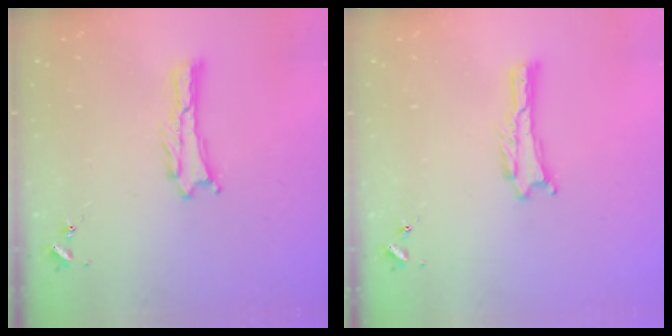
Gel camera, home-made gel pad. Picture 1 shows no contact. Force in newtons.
{"total": 0.0}